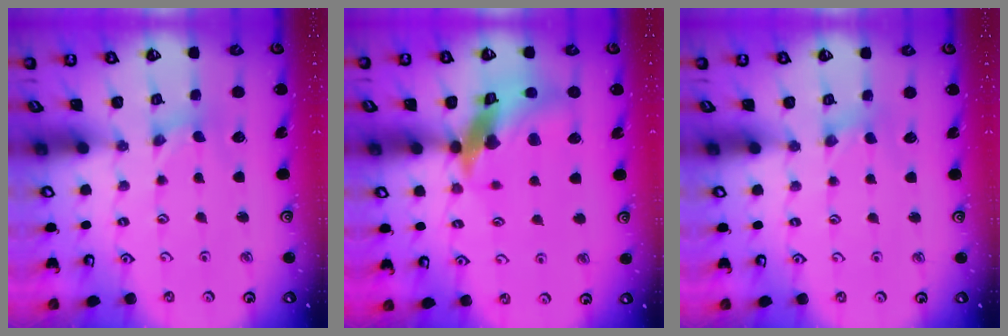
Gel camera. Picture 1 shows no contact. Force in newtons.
{"total": 16.2, "press": 16.1, "slide": 2.2}
{"total": 1.6, "press": 1.5, "slide": 0.3}